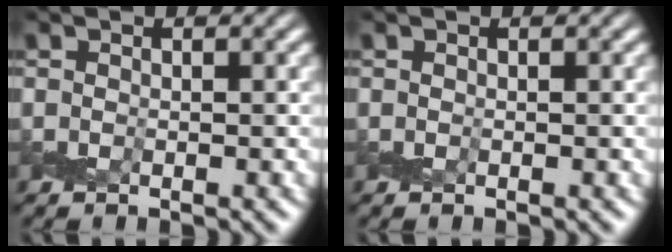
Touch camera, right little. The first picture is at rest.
{"total": 0.0}